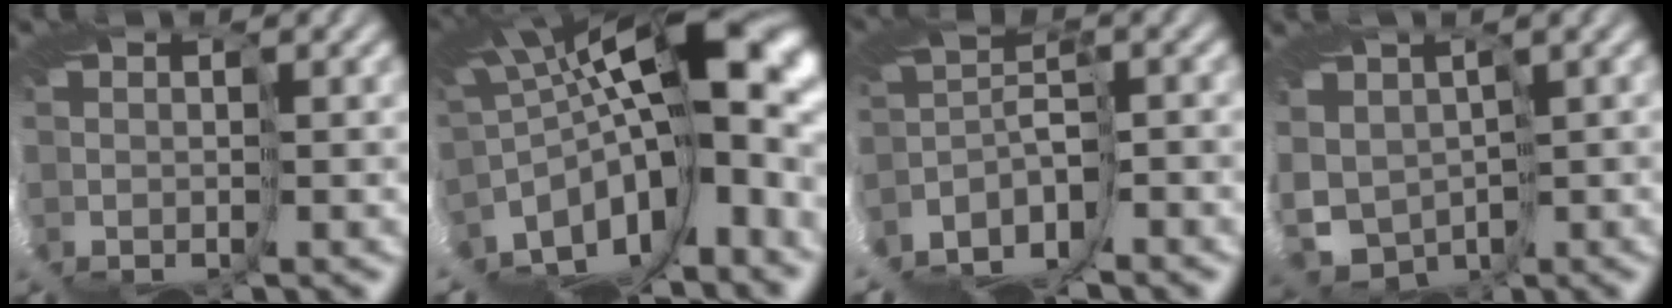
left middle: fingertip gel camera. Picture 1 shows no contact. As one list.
[{"total": 9.9, "force": [-2.1, 2.3, 9.4], "torque": [-0.143, -0.019, -0.029]}, {"total": 4.4, "force": [-4.2, -1.1, 0.5], "torque": [-0.039, 0.003, -0.063]}, {"total": 2.9, "force": [0.5, 2.9, 0.4], "torque": [-0.045, -0.031, -0.002]}]